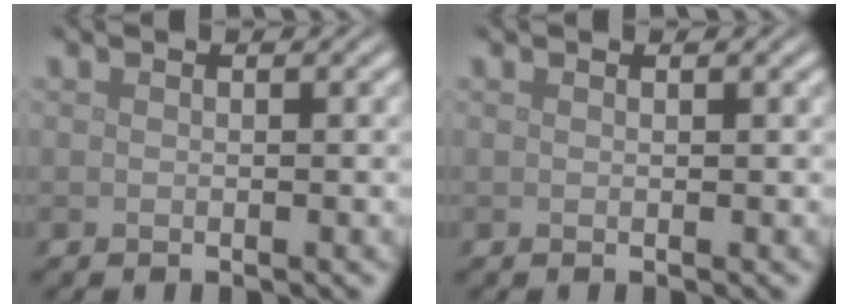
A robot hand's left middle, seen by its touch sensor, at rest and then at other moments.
{"total": 0.0}